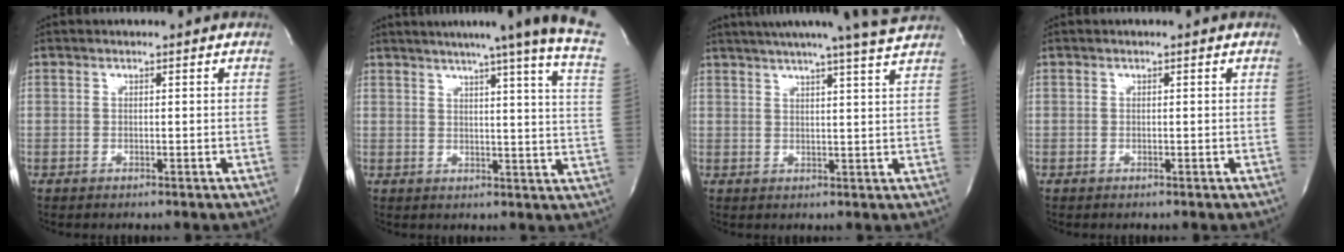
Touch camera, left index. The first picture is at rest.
{"total": 23.2, "force": [18.8, -1.3, 13.5], "torque": [-0.180, -0.049, 0.219]}
{"total": 14.9, "force": [13.4, -1.6, 6.4], "torque": [-0.110, -0.019, 0.171]}
{"total": 0.0}